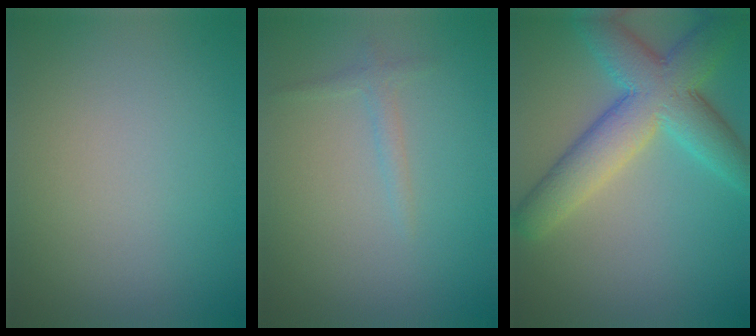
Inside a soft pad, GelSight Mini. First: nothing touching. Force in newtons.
{"total": 1.1, "press": 1.1, "slide": 0.1}
{"total": 8.2, "press": 8.2, "slide": 0.1}